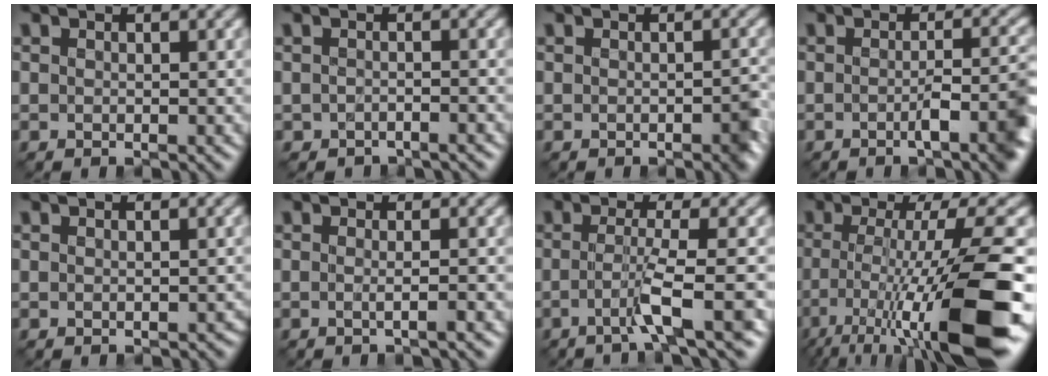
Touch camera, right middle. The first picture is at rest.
{"total": 1.2, "force": [-1.1, 0.3, 0.3], "torque": [-0.004, -0.002, -0.027]}
{"total": 2.4, "force": [-0.9, 1.4, 1.7], "torque": [-0.020, 0.001, -0.021]}
{"total": 3.6, "force": [-1.5, 0.6, 3.2], "torque": [-0.046, 0.003, -0.029]}
{"total": 1.6, "force": [-0.1, 1.2, 0.9], "torque": [-0.014, -0.004, -0.004]}
{"total": 1.1, "force": [-0.5, -0.7, 0.6], "torque": [-0.012, 0.000, -0.012]}
{"total": 3.5, "force": [-1.7, -0.9, 2.9], "torque": [-0.060, 0.006, -0.043]}
{"total": 11.6, "force": [-3.7, 1.4, 10.9], "torque": [-0.162, -0.009, -0.072]}